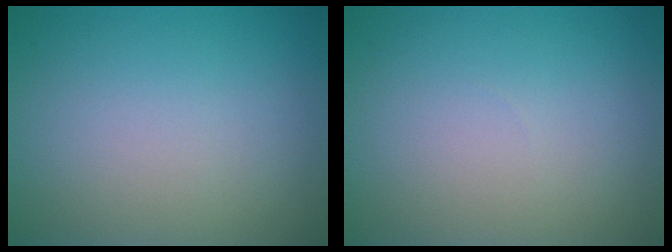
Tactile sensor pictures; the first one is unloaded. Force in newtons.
{"total": 0.0}